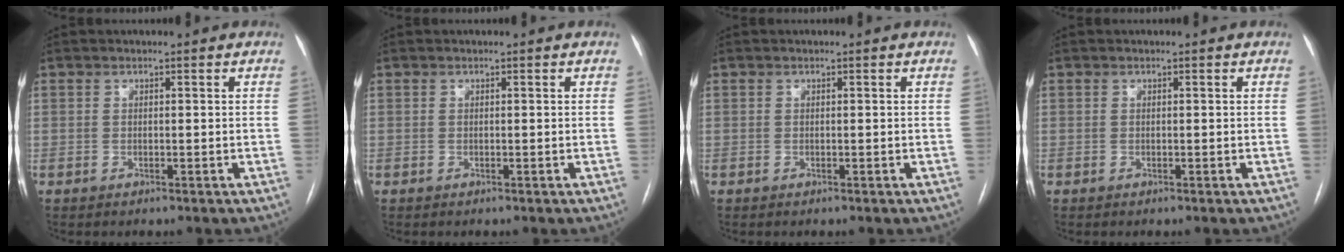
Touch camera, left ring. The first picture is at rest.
{"total": 0.0}
{"total": 0.0}
{"total": 0.0}